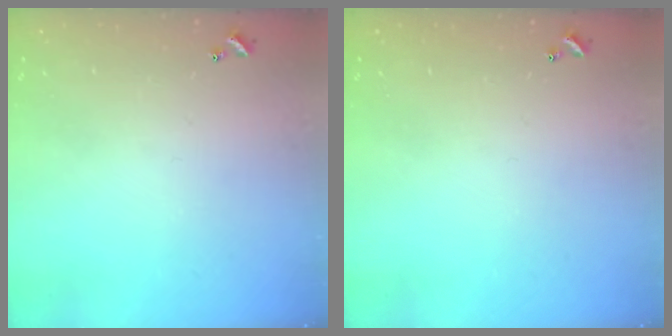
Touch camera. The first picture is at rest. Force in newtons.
{"total": 0.0}